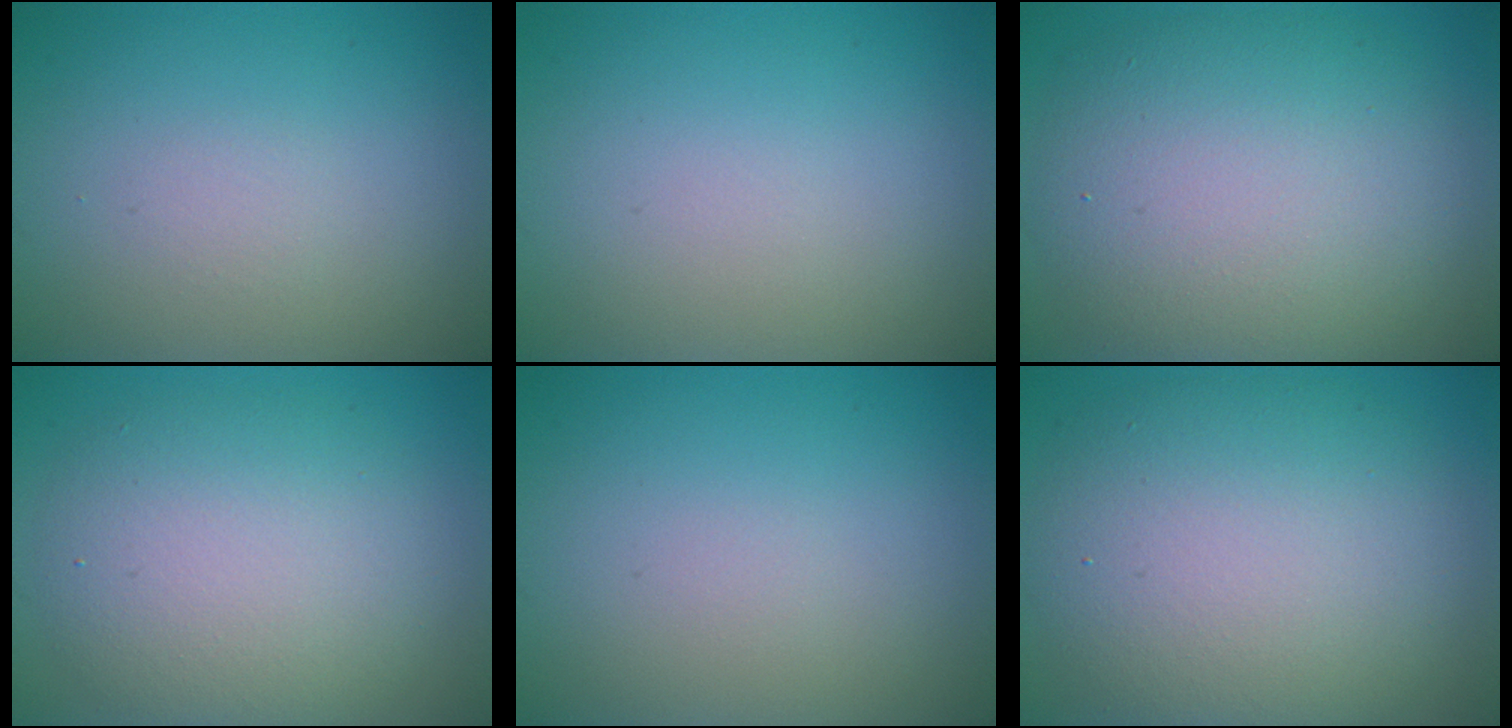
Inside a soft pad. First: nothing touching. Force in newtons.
{"total": 0.0}
{"total": 9.7, "press": 9.6, "slide": 0.7}
{"total": 6.7, "press": 6.7, "slide": 0.4}
{"total": 0.0}
{"total": 9.9, "press": 9.9, "slide": 1.0}